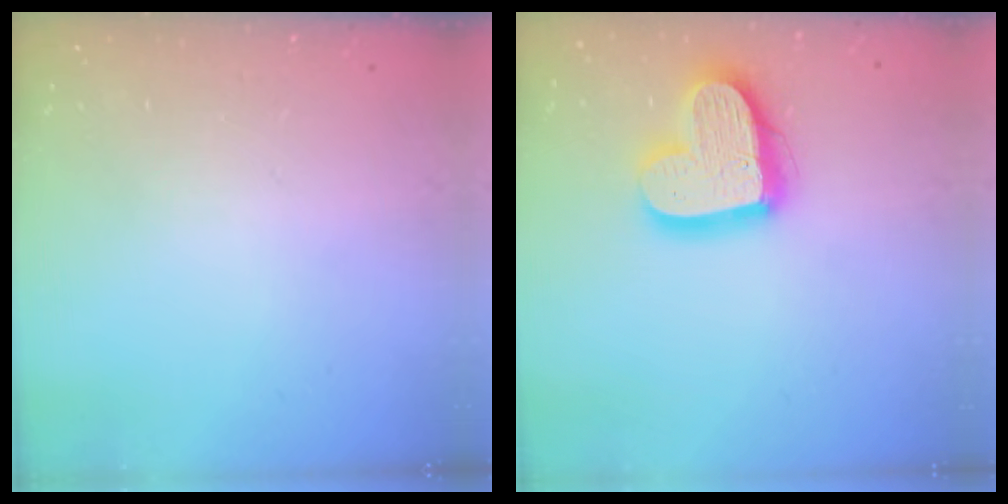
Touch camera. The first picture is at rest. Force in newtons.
{"total": 18.3, "press": 18.3, "slide": 1.6}